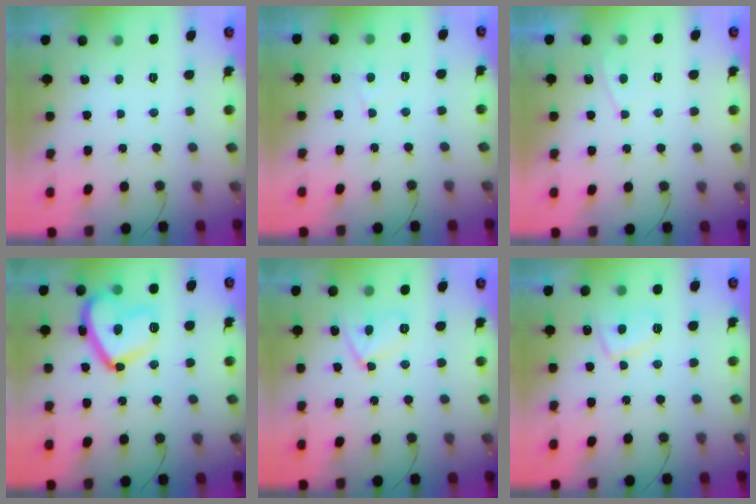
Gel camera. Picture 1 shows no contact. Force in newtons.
{"total": 2.7, "press": 2.7, "slide": 0.3}
{"total": 2.0, "press": 2.0, "slide": 0.3}
{"total": 17.6, "press": 17.6, "slide": 1.2}
{"total": 9.1, "press": 8.9, "slide": 1.8}
{"total": 6.7, "press": 6.6, "slide": 1.1}